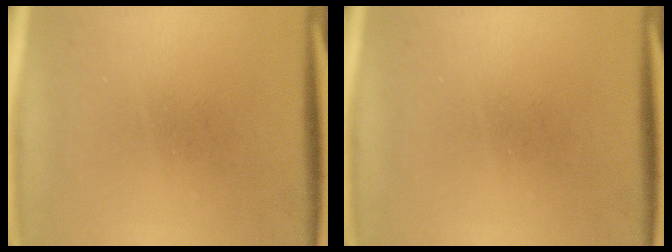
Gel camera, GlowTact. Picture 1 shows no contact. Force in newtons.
{"total": 0.0}